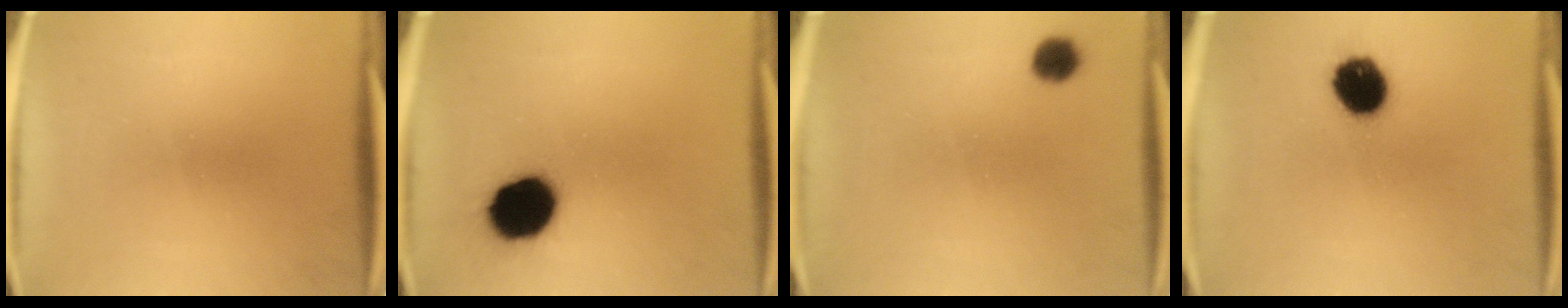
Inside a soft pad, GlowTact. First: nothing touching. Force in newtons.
{"total": 14.6}
{"total": 3.5}
{"total": 10.8}